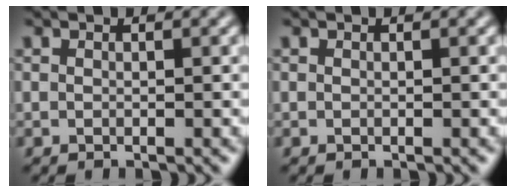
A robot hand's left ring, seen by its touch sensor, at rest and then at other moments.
{"total": 0.0}